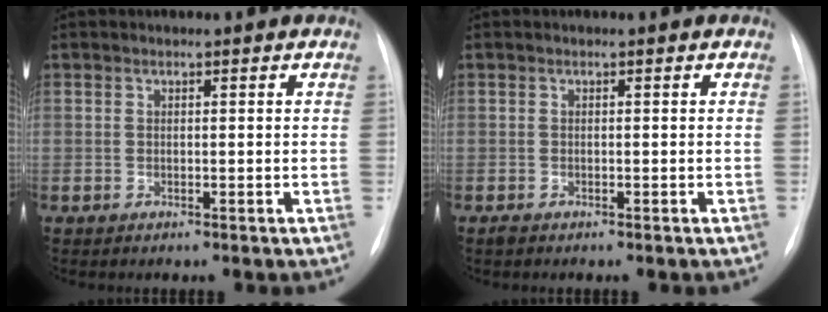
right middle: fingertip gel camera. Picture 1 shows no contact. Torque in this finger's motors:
{"motor_torque": [0.10, -0.12, -0.02, 0.00]}